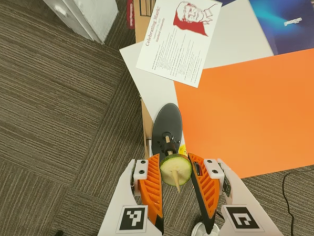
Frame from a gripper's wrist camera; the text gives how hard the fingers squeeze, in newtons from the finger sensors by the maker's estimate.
{"total": 9.1, "left": 9.1, "right": 9.0}